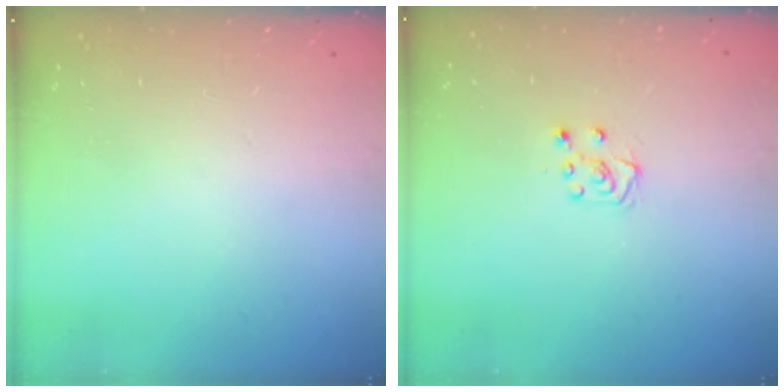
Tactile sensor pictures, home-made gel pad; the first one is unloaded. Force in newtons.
{"total": 5.8, "press": 5.8, "slide": 0.8}